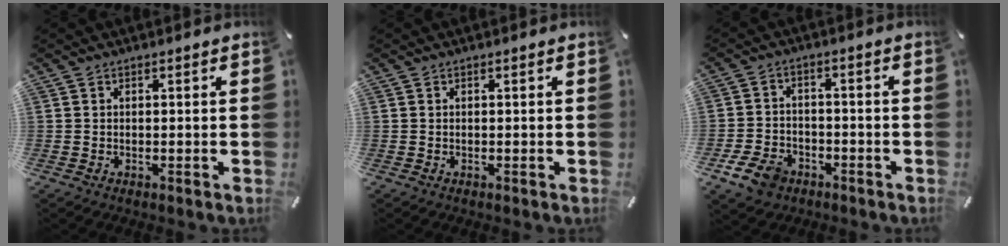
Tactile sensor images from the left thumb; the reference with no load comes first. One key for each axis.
{"total": 0.0}
{"total": 7.6, "fx": -4.1, "fy": 5.3, "fz": 3.5, "tx": -0.067, "ty": 0.020, "tz": -0.079}